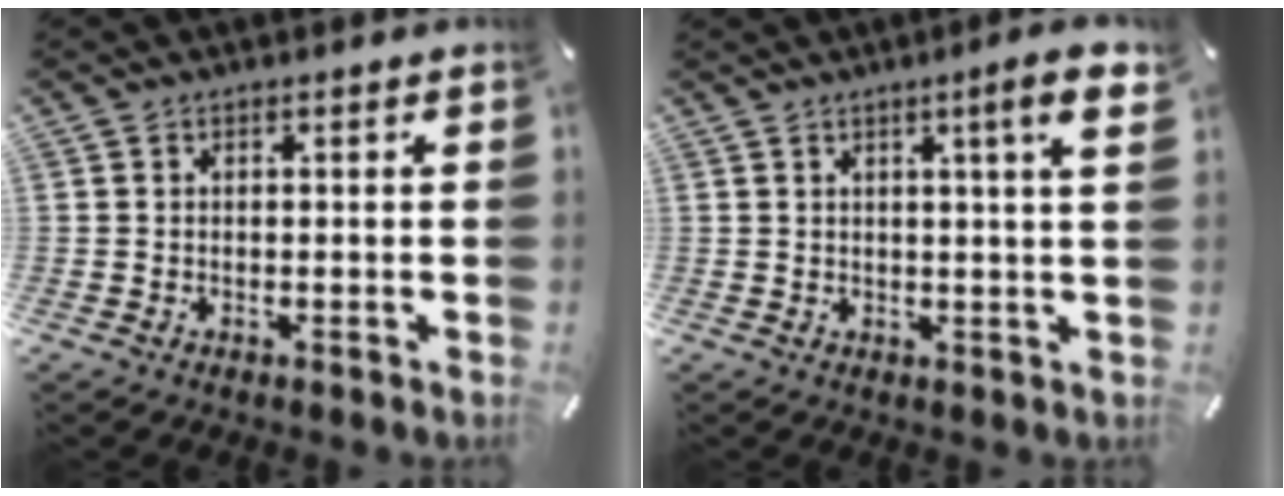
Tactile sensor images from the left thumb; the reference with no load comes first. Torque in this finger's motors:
{"motor_torque": [0.40, 0.47, 0.18, -0.12, 0.16]}